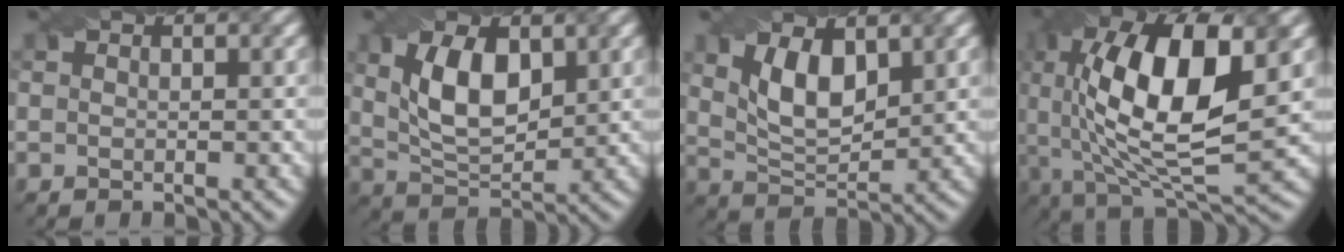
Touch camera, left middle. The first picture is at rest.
{"total": 6.1, "force": [1.3, 3.1, 5.1], "torque": [-0.103, 0.007, 0.029]}
{"total": 4.9, "force": [1.6, 2.4, 3.9], "torque": [-0.085, 0.000, 0.035]}
{"total": 13.8, "force": [1.7, 5.5, 12.5], "torque": [-0.226, 0.013, 0.030]}